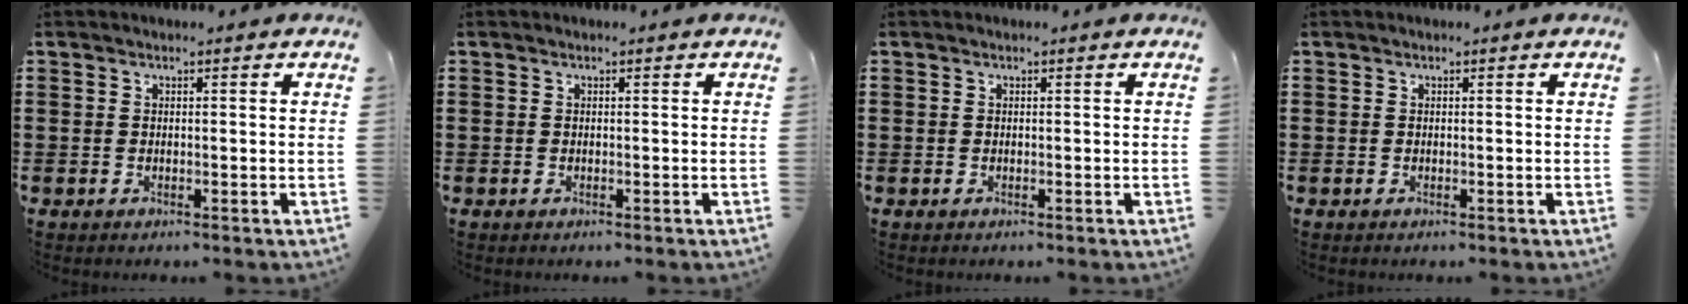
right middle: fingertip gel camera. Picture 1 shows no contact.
{"total": 0.0}
{"total": 0.0}
{"total": 0.0}